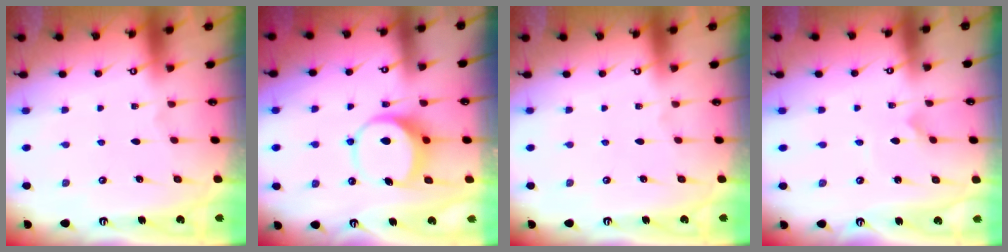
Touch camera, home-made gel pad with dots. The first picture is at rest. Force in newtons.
{"total": 7.6, "press": 7.6, "slide": 0.6}
{"total": 0.0}
{"total": 2.4, "press": 2.4, "slide": 0.2}